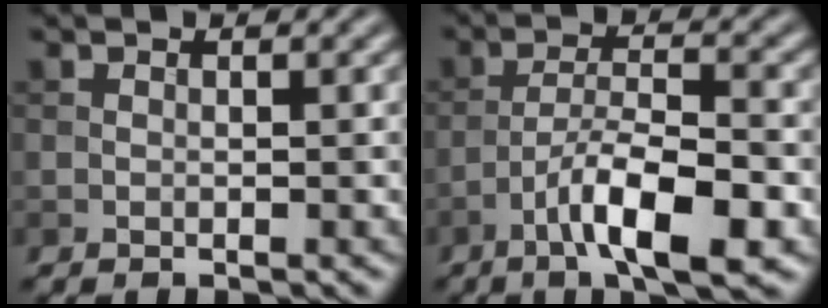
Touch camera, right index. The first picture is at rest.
{"total": 7.7, "force": [-4.0, 2.0, 6.3], "torque": [-0.105, 0.010, -0.071]}